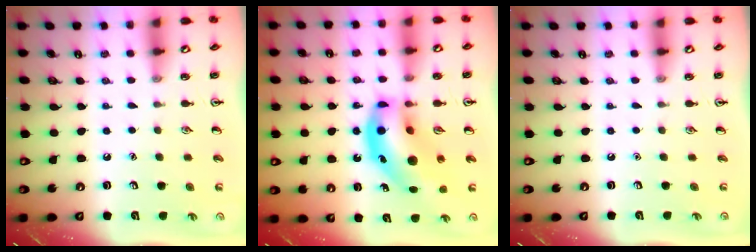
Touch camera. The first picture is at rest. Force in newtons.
{"total": 17.0, "press": 16.3, "slide": 4.8}
{"total": 0.0}